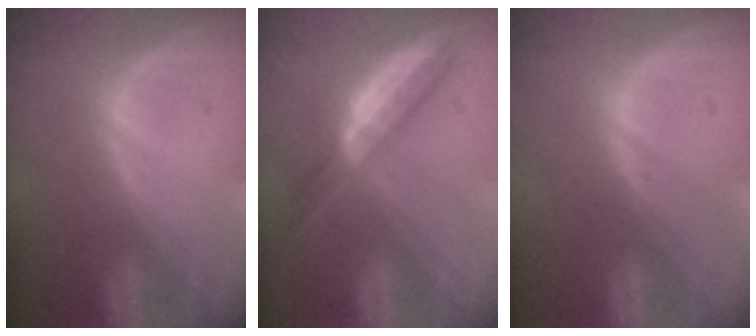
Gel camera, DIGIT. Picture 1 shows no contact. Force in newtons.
{"total": 5.7, "press": 5.2, "slide": 2.5}
{"total": 0.0}